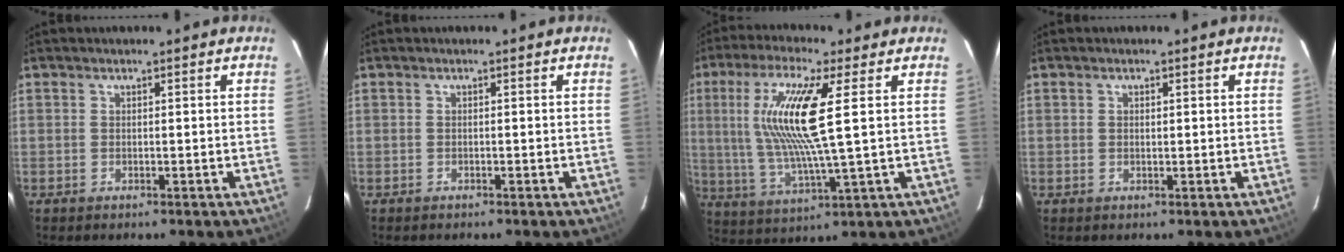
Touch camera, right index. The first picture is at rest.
{"total": 0.0}
{"total": 14.8, "force": [3.4, 1.2, 14.3], "torque": [-0.273, -0.002, 0.071]}
{"total": 0.8, "force": [0.3, 0.4, 0.6], "torque": [-0.010, 0.003, 0.005]}